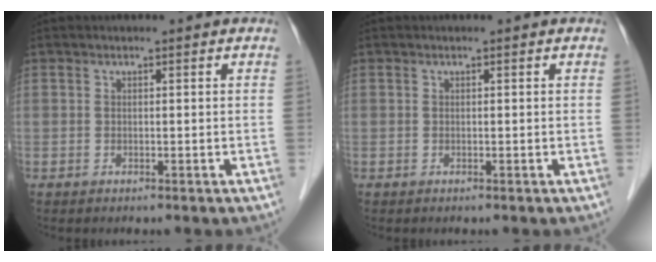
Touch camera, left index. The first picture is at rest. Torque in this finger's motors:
{"motor_torque": [0.00, 0.00, 0.00, 0.00]}